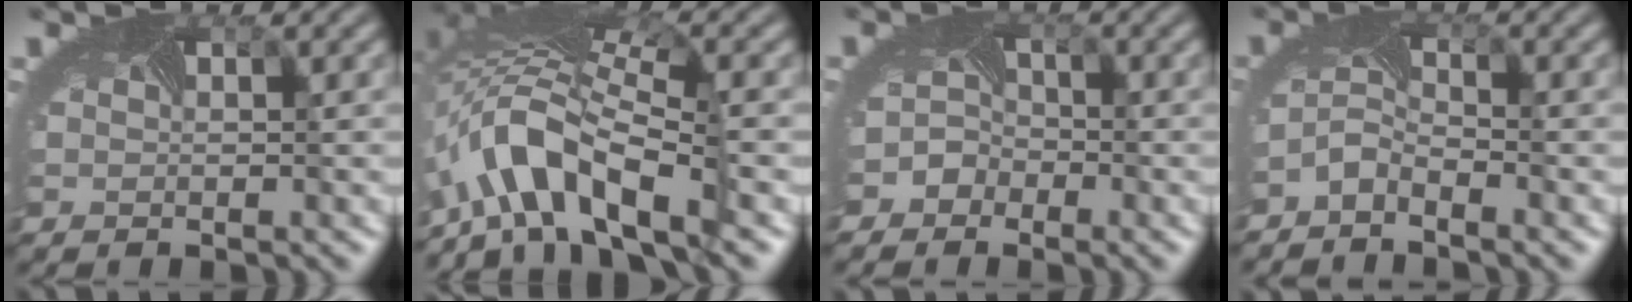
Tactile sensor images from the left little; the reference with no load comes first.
{"total": 10.1, "force": [-5.3, 3.5, 7.8], "torque": [-0.145, 0.007, -0.110]}
{"total": 2.0, "force": [-1.7, 1.2, -0.2], "torque": [0.003, 0.001, -0.037]}
{"total": 2.1, "force": [-2.0, 0.4, 0.6], "torque": [-0.025, -0.002, -0.046]}